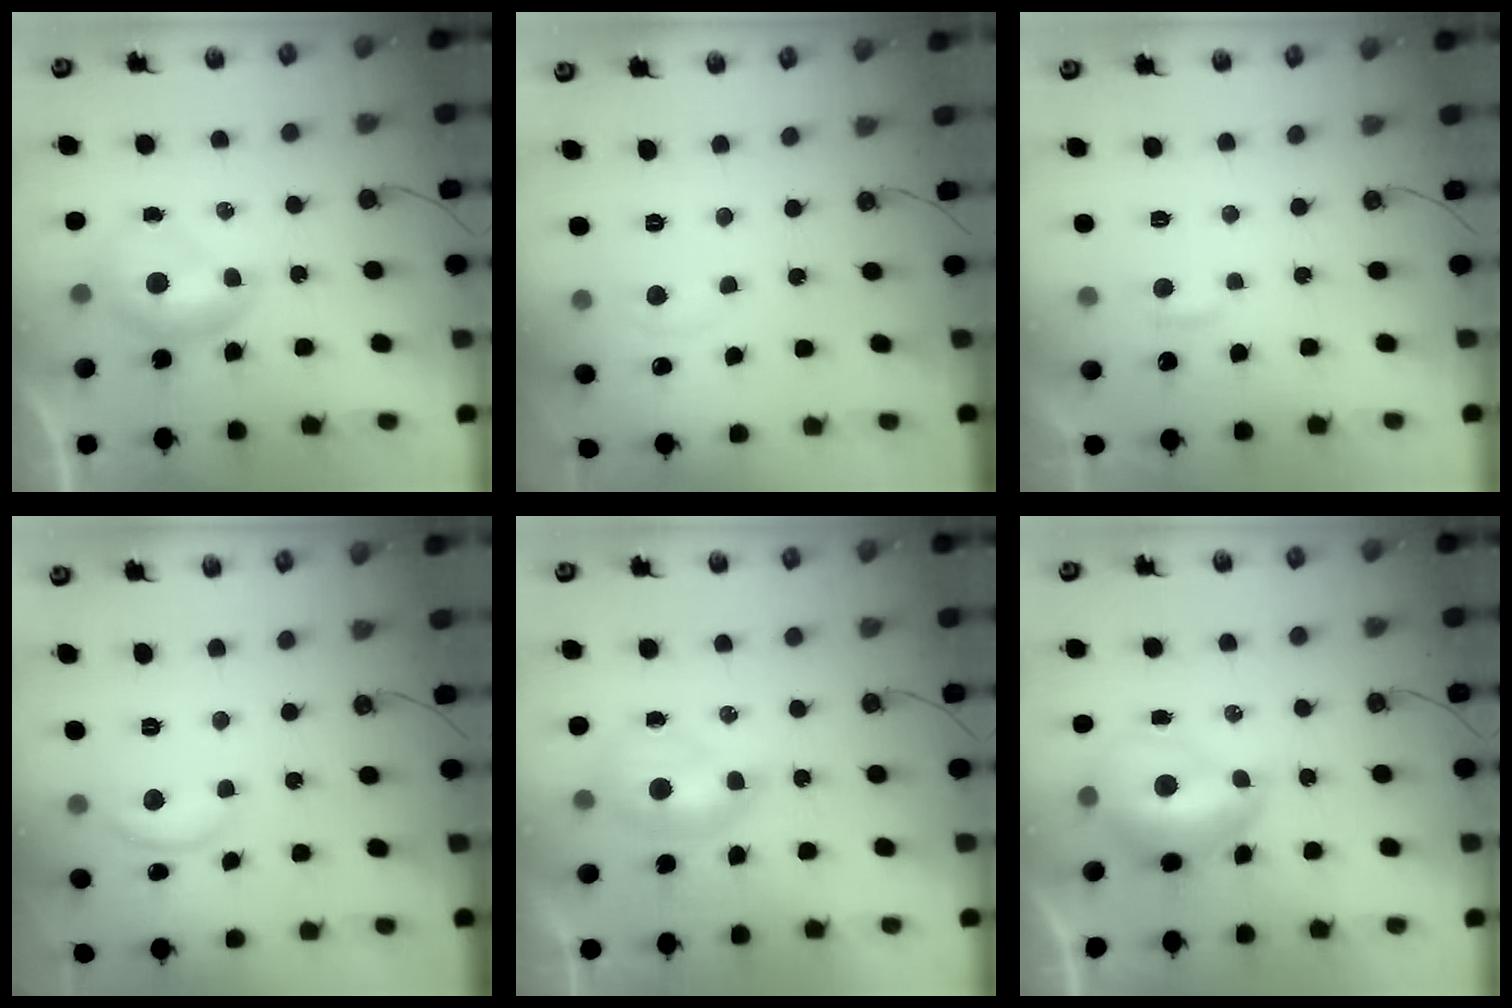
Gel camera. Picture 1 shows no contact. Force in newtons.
{"total": 1.3, "press": 1.3, "slide": 0.4}
{"total": 2.9, "press": 2.8, "slide": 0.4}
{"total": 4.5, "press": 4.5, "slide": 0.4}
{"total": 1.9, "press": 1.7, "slide": 0.6}
{"total": 3.1, "press": 3.0, "slide": 0.7}